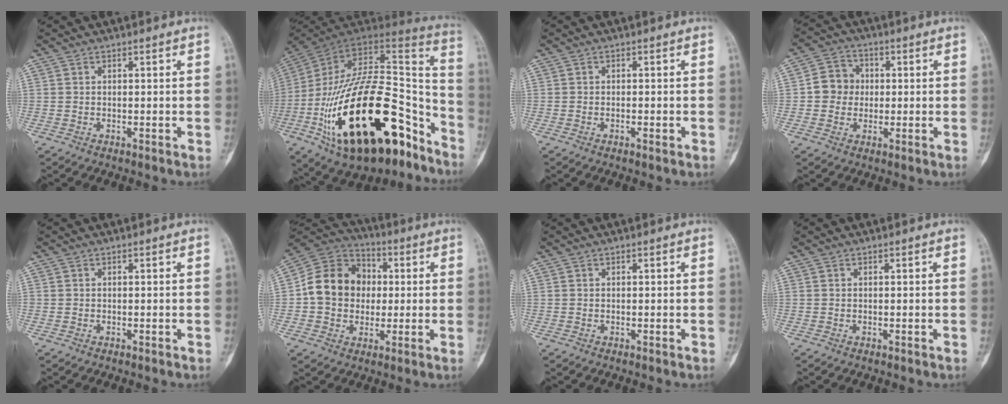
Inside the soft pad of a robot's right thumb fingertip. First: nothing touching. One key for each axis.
{"total": 37.2, "fx": -17.6, "fy": 17.5, "fz": 27.7, "tx": -0.448, "ty": 0.070, "tz": -0.277}
{"total": 1.1, "fx": -0.5, "fy": 0.4, "fz": 0.9, "tx": -0.019, "ty": 0.005, "tz": -0.006}
{"total": 6.4, "fx": 0.0, "fy": 5.9, "fz": 2.5, "tx": -0.015, "ty": 0.012, "tz": -0.010}
{"total": 0.0}
{"total": 14.5, "fx": 0.3, "fy": 12.4, "fz": 7.5, "tx": -0.100, "ty": 0.026, "tz": -0.003}
{"total": 0.0}
{"total": 0.0}